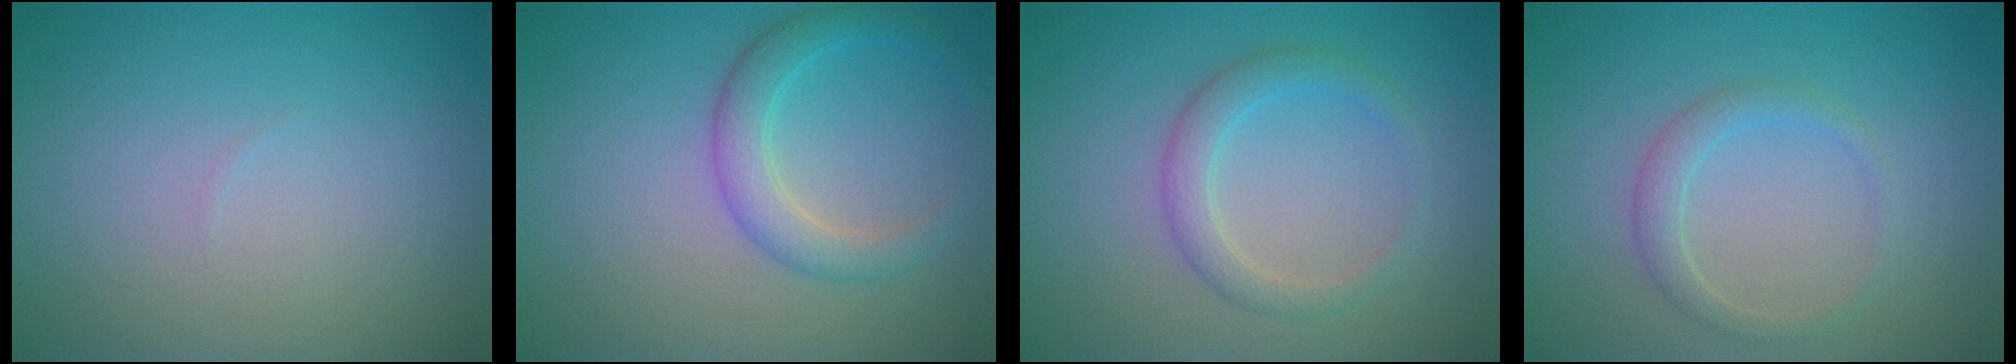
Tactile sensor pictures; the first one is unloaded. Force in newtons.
{"total": 3.0, "press": 3.0, "slide": 0.2}
{"total": 2.4, "press": 2.4, "slide": 0.1}
{"total": 1.8, "press": 1.8, "slide": 0.0}